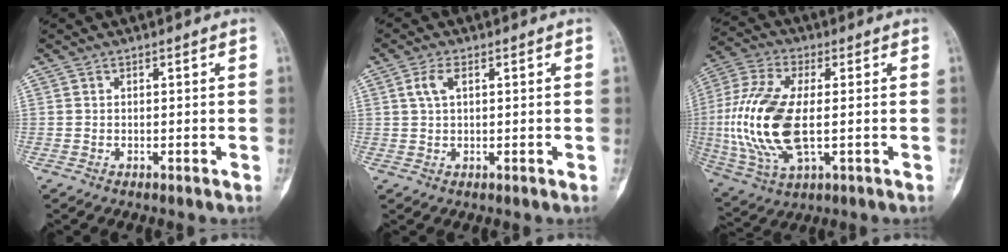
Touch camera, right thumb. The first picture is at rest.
{"total": 3.2, "force": [1.0, 1.6, 2.6], "torque": [-0.060, 0.007, 0.021]}
{"total": 18.6, "force": [-0.9, 8.7, 16.4], "torque": [-0.367, -0.003, -0.010]}